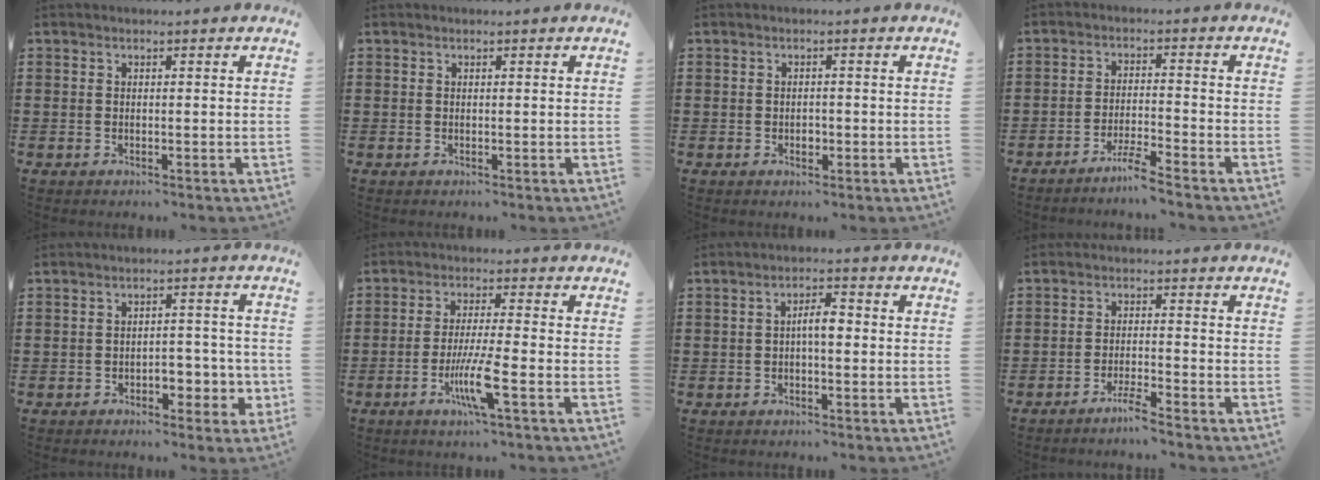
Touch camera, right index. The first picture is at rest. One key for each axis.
{"total": 0.0}
{"total": 1.3, "fx": -0.4, "fy": 0.9, "fz": 0.9, "tx": -0.019, "ty": 0.001, "tz": -0.008}
{"total": 3.9, "fx": -3.5, "fy": -0.5, "fz": 1.4, "tx": -0.040, "ty": -0.007, "tz": -0.073}
{"total": 4.4, "fx": -2.0, "fy": 2.8, "fz": 2.8, "tx": -0.033, "ty": 0.002, "tz": -0.039}
{"total": 7.3, "fx": -2.9, "fy": 0.5, "fz": 6.7, "tx": -0.135, "ty": -0.017, "tz": -0.056}
{"total": 3.4, "fx": -0.2, "fy": 1.1, "fz": 3.2, "tx": -0.059, "ty": 0.007, "tz": -0.006}
{"total": 2.9, "fx": -2.6, "fy": -0.3, "fz": 1.3, "tx": -0.030, "ty": -0.001, "tz": -0.051}